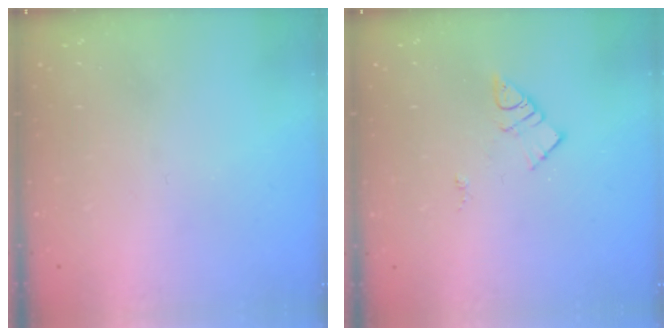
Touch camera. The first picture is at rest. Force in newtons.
{"total": 6.6, "press": 6.6, "slide": 0.7}